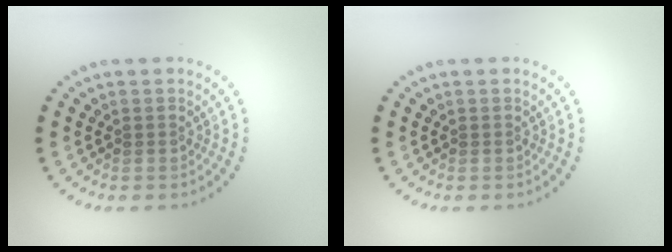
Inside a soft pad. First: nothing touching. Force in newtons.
{"total": 0.0}